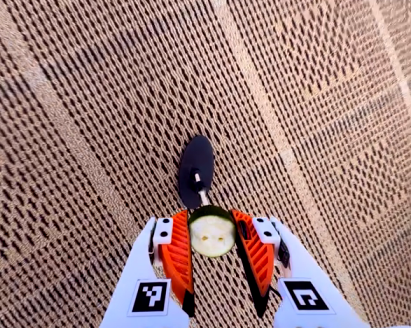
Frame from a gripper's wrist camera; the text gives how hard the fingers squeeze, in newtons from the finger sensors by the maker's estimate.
{"total": 8.9, "left": 8.6, "right": 9.1}